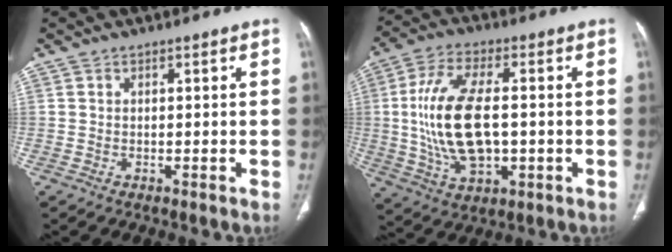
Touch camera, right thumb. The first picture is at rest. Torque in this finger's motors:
{"motor_torque": [1.38, 3.49, 1.65, 0.22, 0.63]}